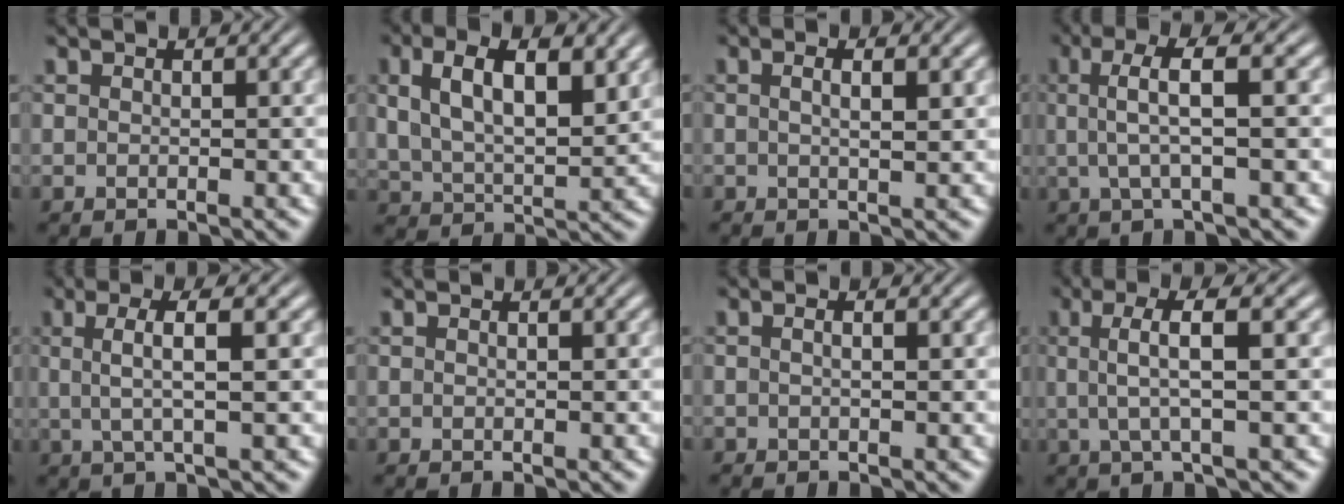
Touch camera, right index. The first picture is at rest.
{"total": 6.7, "force": [2.2, 4.4, 4.6], "torque": [-0.079, 0.003, 0.036]}
{"total": 1.4, "force": [0.0, -0.1, 1.4], "torque": [-0.023, -0.007, 0.003]}
{"total": 4.8, "force": [1.2, 1.2, 4.5], "torque": [-0.083, 0.018, 0.012]}
{"total": 4.1, "force": [1.5, 0.3, 3.8], "torque": [-0.067, 0.011, 0.025]}
{"total": 0.0}
{"total": 0.9, "force": [-0.3, 0.1, 0.9], "torque": [-0.019, -0.006, -0.002]}
{"total": 4.8, "force": [1.5, 0.8, 4.5], "torque": [-0.077, 0.018, 0.019]}